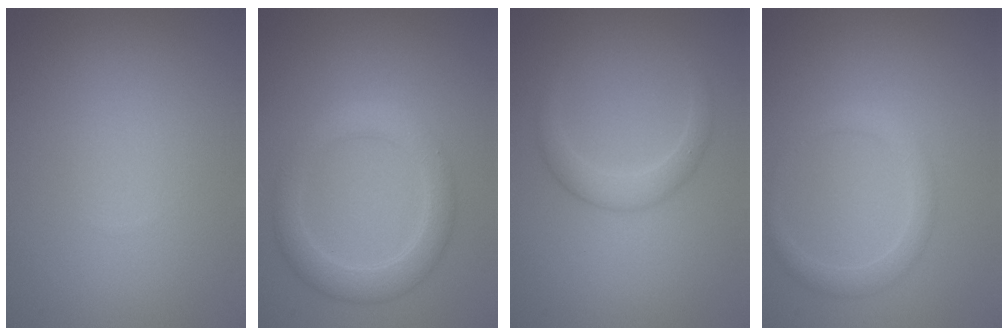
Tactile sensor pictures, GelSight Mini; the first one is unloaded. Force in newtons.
{"total": 3.4, "press": 3.4, "slide": 0.1}
{"total": 2.0, "press": 2.0, "slide": 0.1}
{"total": 1.7, "press": 1.7, "slide": 0.1}